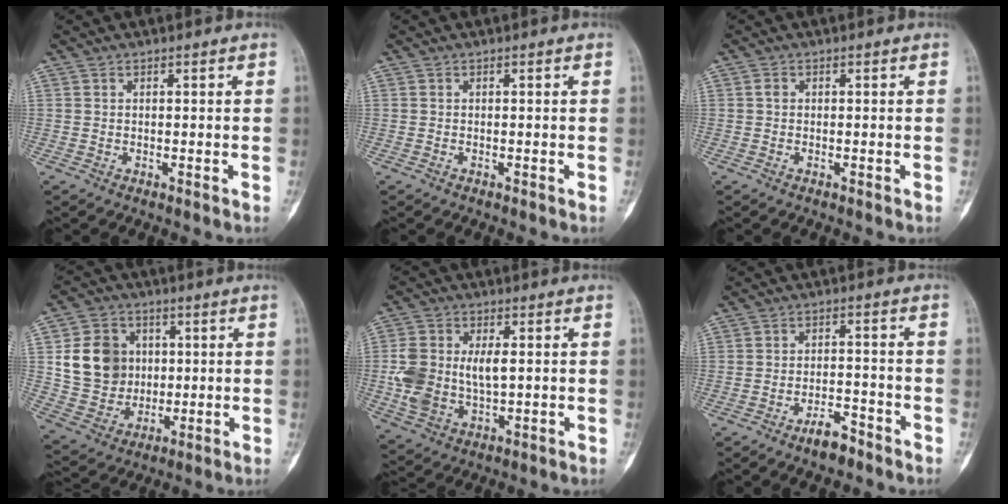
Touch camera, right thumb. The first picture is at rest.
{"total": 0.0}
{"total": 0.6, "force": [-0.1, 0.6, 0.3], "torque": [-0.004, 0.002, -0.006]}
{"total": 13.2, "force": [2.3, 11.3, 6.3], "torque": [-0.078, -0.002, 0.052]}
{"total": 11.7, "force": [0.6, 7.1, 9.3], "torque": [-0.187, 0.005, 0.022]}
{"total": 4.7, "force": [-3.6, 1.7, 2.6], "torque": [-0.039, 0.026, -0.060]}